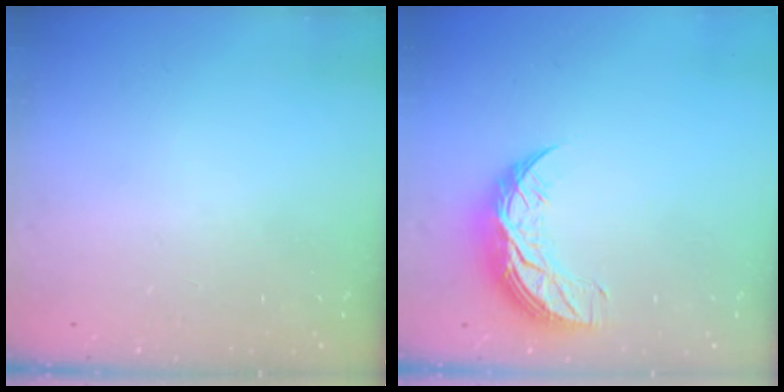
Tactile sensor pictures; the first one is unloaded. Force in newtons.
{"total": 9.9, "press": 9.9, "slide": 0.5}